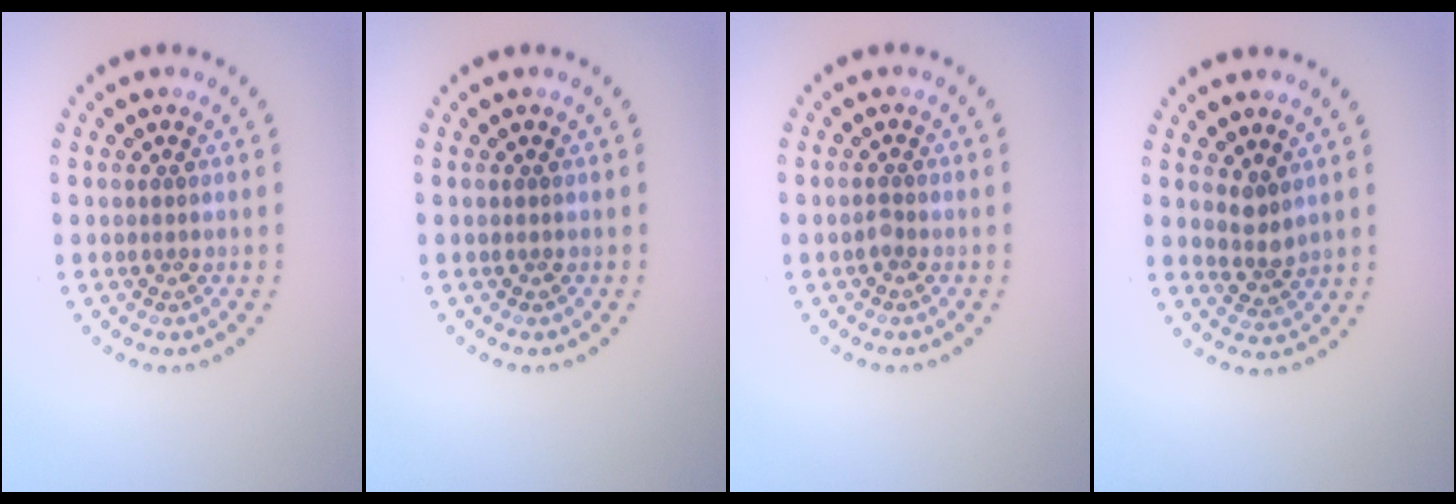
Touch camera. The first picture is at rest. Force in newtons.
{"total": 0.0}
{"total": 0.7, "press": 0.5, "slide": 0.4}
{"total": 1.9, "press": 1.5, "slide": 1.2}